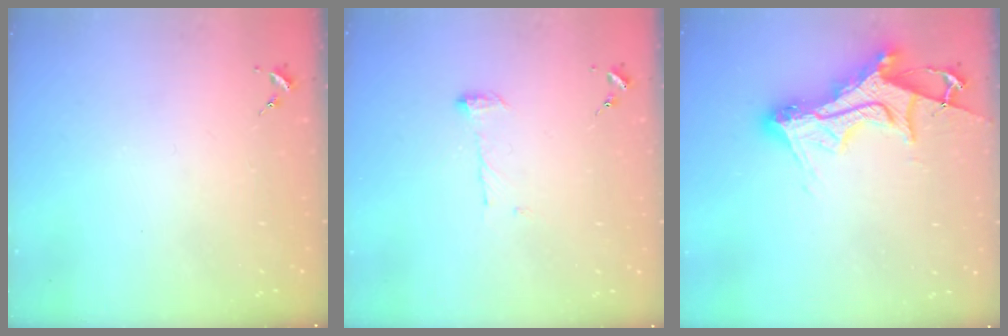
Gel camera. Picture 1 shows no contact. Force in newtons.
{"total": 6.9, "press": 6.9, "slide": 0.1}
{"total": 16.6, "press": 16.5, "slide": 1.5}